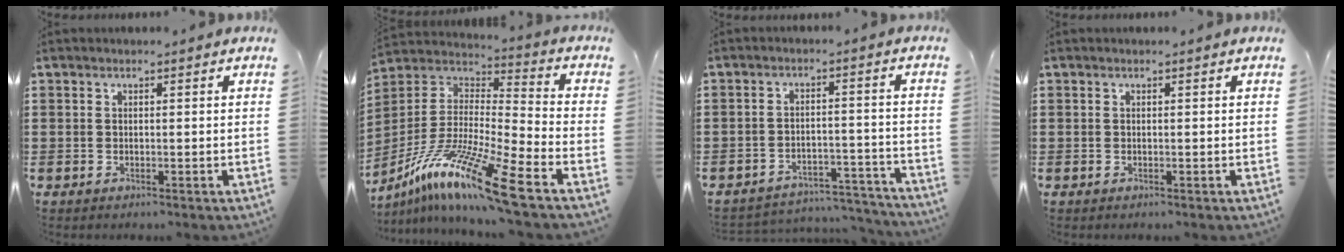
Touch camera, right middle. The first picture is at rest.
{"total": 14.1, "force": [-9.9, 0.3, 10.0], "torque": [-0.209, -0.004, -0.195]}
{"total": 4.3, "force": [-4.2, 0.7, 0.7], "torque": [-0.023, 0.001, -0.090]}
{"total": 0.0}